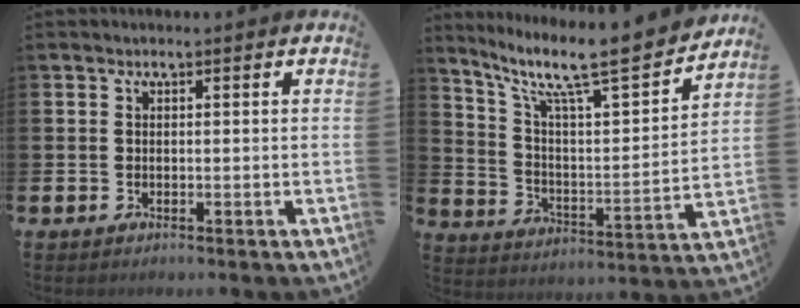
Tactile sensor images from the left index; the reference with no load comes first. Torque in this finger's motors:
{"motor_torque": [0.98, -1.16, 0.68, 0.21]}